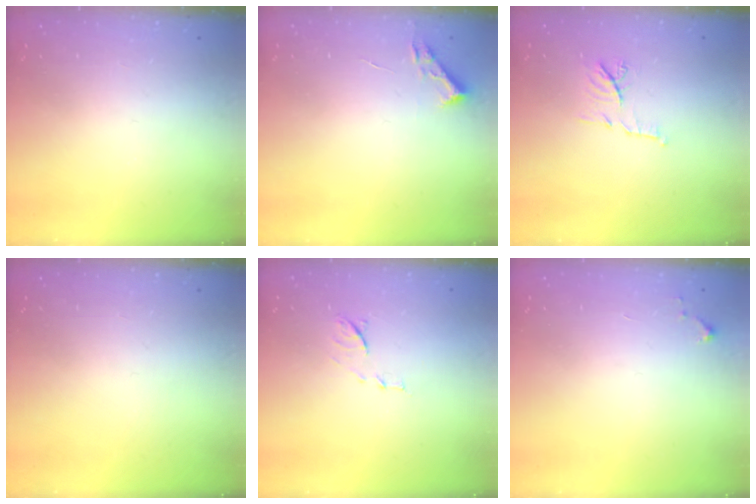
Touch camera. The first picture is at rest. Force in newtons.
{"total": 2.7, "press": 2.7, "slide": 0.4}
{"total": 7.5, "press": 7.5, "slide": 0.7}
{"total": 0.0}
{"total": 7.9, "press": 7.9, "slide": 0.7}
{"total": 3.5, "press": 3.5, "slide": 0.3}